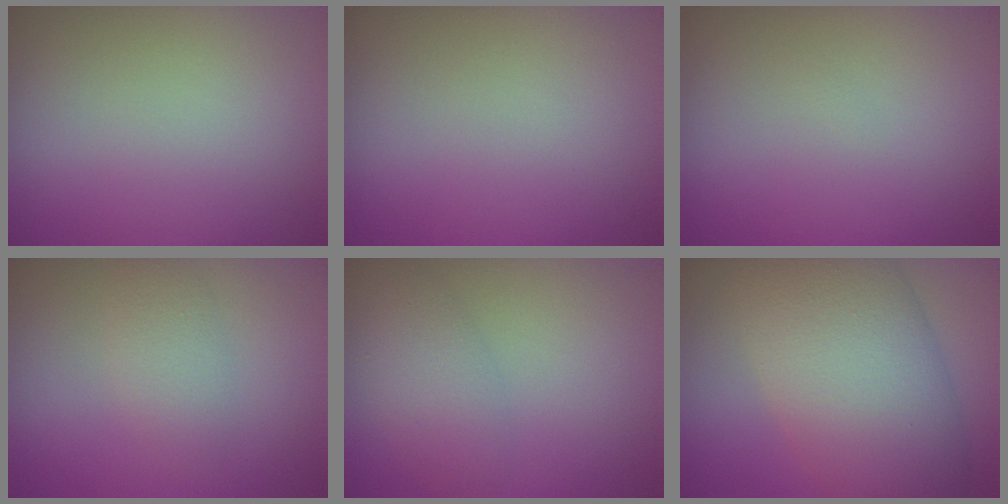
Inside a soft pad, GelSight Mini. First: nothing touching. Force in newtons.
{"total": 0.0}
{"total": 0.0}
{"total": 2.3, "press": 2.3, "slide": 0.1}
{"total": 3.0, "press": 3.0, "slide": 0.2}
{"total": 12.6, "press": 12.6, "slide": 0.5}